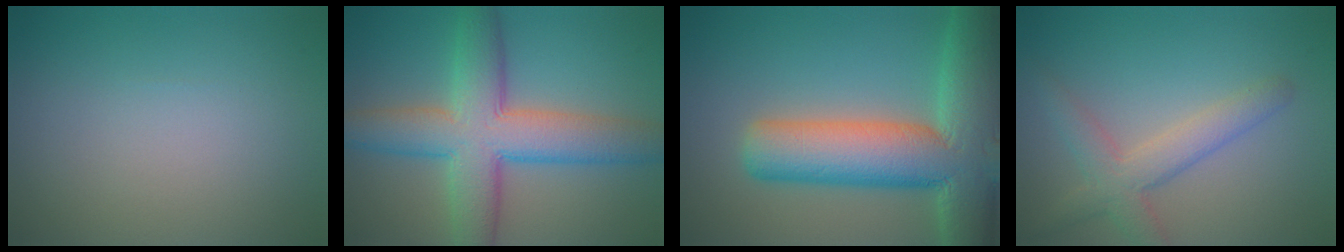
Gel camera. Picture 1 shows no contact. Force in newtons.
{"total": 8.7, "press": 8.7, "slide": 0.4}
{"total": 13.2, "press": 13.2, "slide": 0.9}
{"total": 3.7, "press": 3.6, "slide": 0.2}